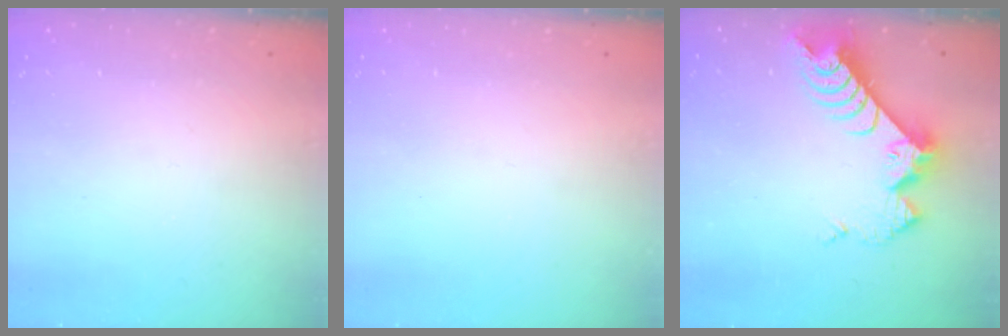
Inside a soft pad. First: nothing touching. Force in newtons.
{"total": 0.0}
{"total": 9.7, "press": 9.7, "slide": 0.8}